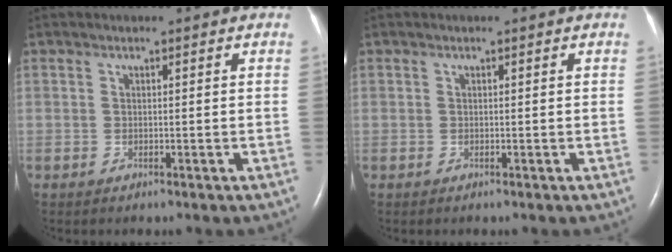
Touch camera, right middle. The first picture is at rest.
{"total": 0.0}